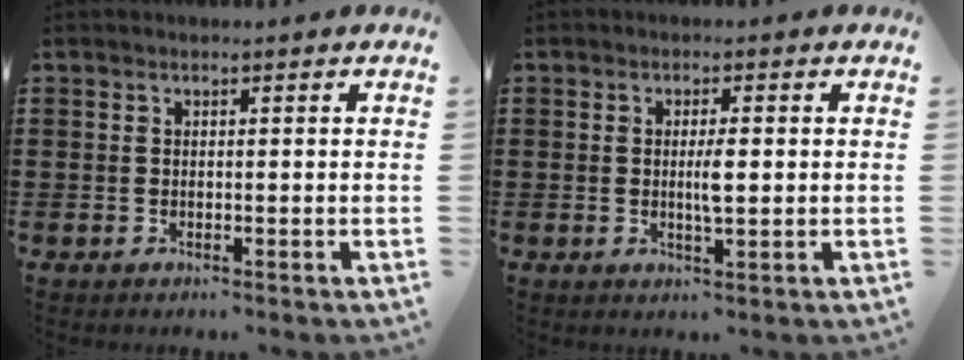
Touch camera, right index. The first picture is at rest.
{"total": 3.3, "force": [0.1, 0.7, 3.2], "torque": [-0.058, -0.001, 0.000]}